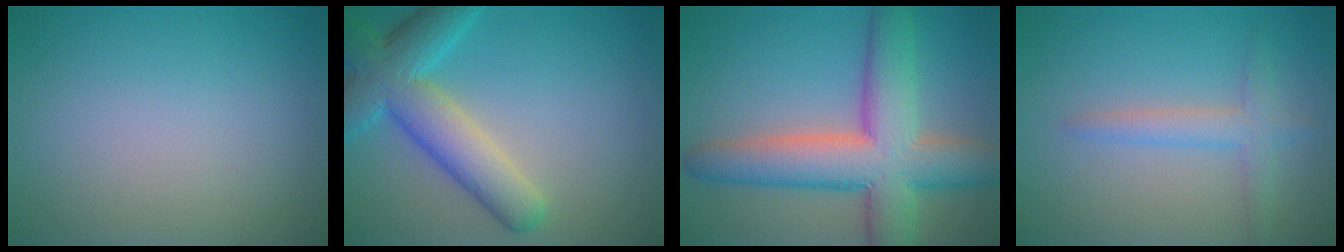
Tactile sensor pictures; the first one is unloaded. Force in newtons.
{"total": 7.3, "press": 7.3, "slide": 0.3}
{"total": 10.0, "press": 10.0, "slide": 0.5}
{"total": 2.4, "press": 2.4, "slide": 0.2}